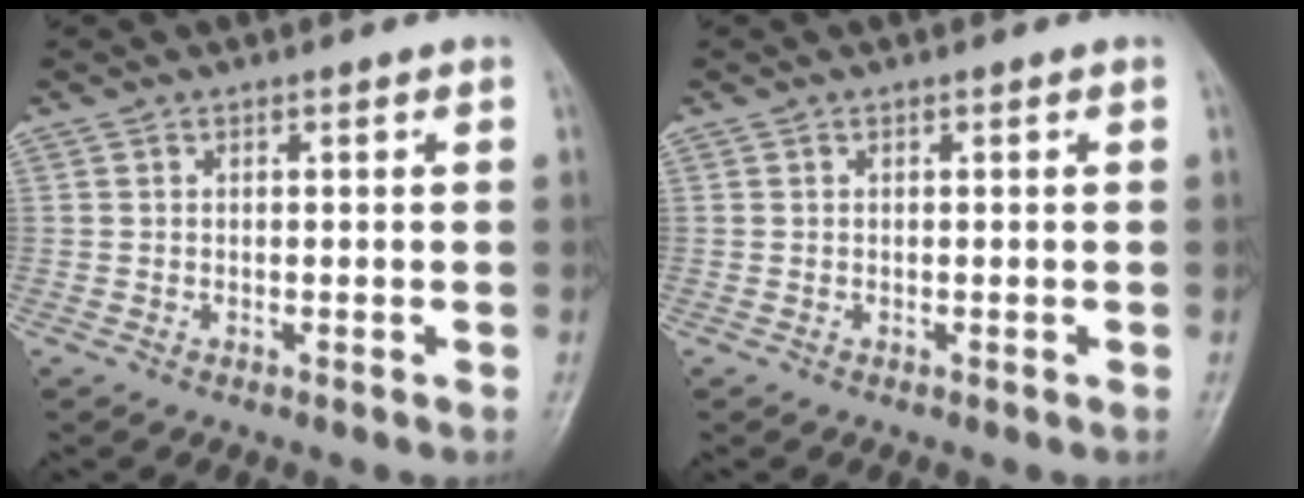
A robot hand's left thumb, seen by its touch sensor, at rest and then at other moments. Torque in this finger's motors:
{"motor_torque": [-0.01, -0.01, 0.10, -0.14, 0.00]}